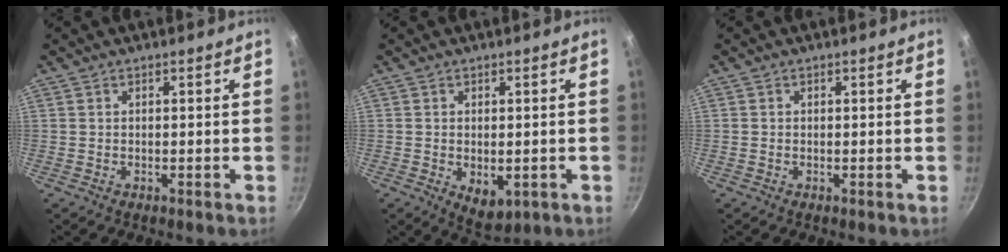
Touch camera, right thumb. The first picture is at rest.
{"total": 5.5, "force": [-1.0, 3.4, 4.2], "torque": [-0.054, -0.011, -0.005]}
{"total": 0.0}